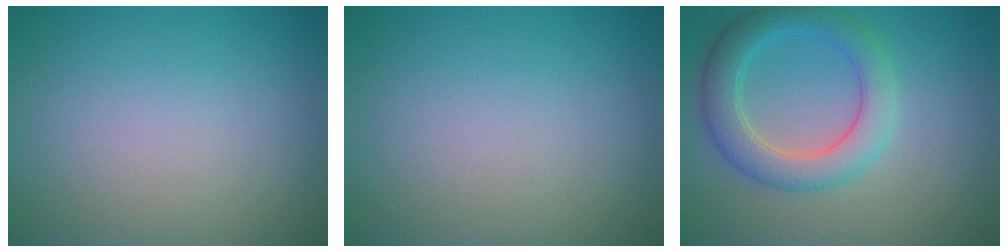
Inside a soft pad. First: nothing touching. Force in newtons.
{"total": 0.0}
{"total": 4.6, "press": 4.5, "slide": 0.5}